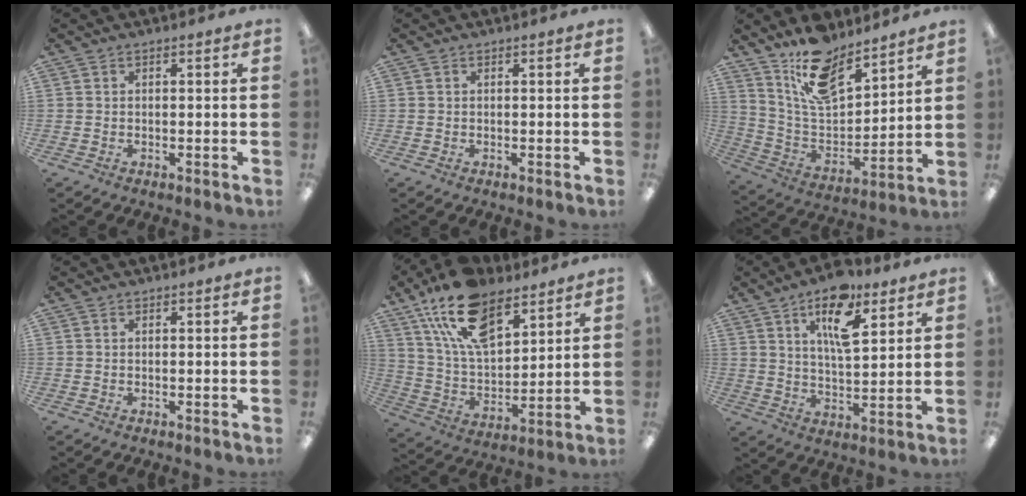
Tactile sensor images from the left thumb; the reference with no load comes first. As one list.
[{"total": 0.0}, {"total": 15.1, "force": [12.0, 6.1, 7.0], "torque": [-0.135, -0.074, 0.218]}, {"total": 0.0}, {"total": 18.9, "force": [11.9, 9.6, 11.0], "torque": [-0.207, -0.047, 0.218]}, {"total": 13.3, "force": [7.9, 5.6, 9.1], "torque": [-0.136, -0.033, 0.130]}]